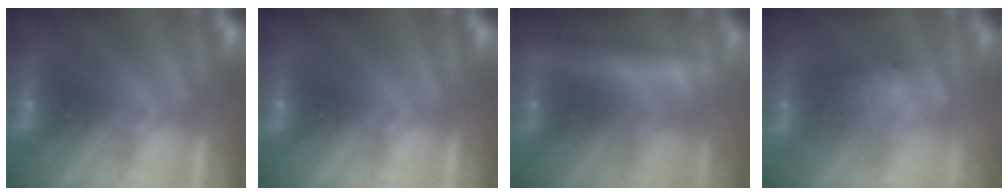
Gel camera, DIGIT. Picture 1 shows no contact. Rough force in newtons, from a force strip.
{"total": 0.0}
{"total": 2.4}
{"total": 2.6}